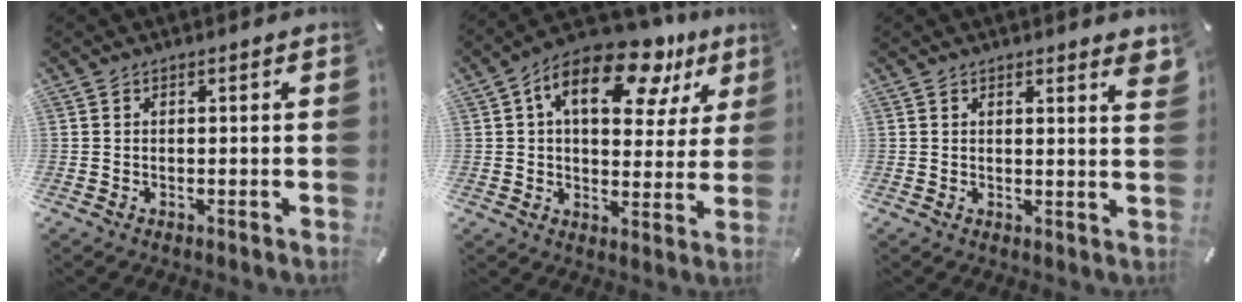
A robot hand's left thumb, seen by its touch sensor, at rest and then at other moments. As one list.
[{"total": 17.7, "force": [8.9, 9.2, 12.2], "torque": [-0.185, -0.035, 0.146]}, {"total": 2.4, "force": [1.8, 0.2, 1.6], "torque": [-0.020, -0.009, 0.030]}]